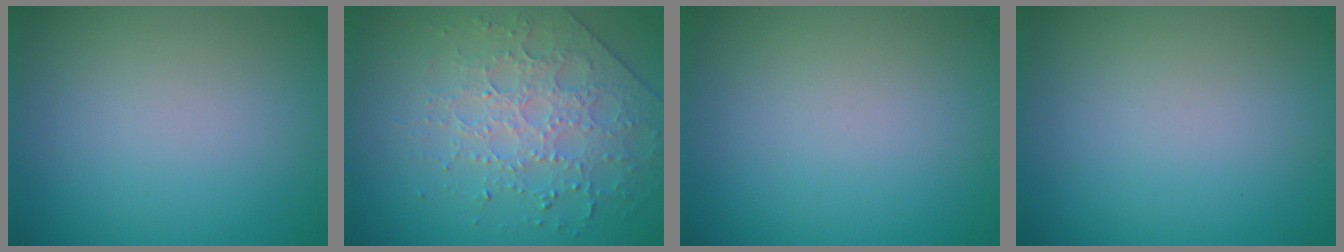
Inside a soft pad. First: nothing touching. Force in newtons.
{"total": 3.8, "press": 3.7, "slide": 0.7}
{"total": 0.0}
{"total": 0.0}